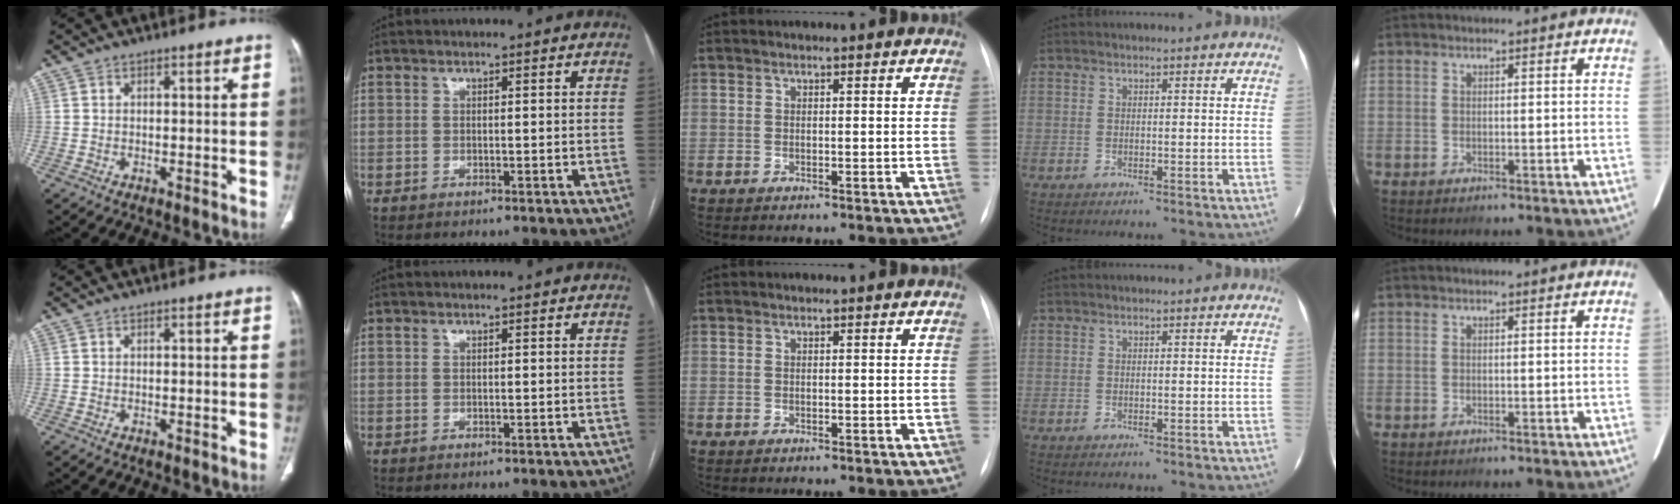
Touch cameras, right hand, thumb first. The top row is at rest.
{}